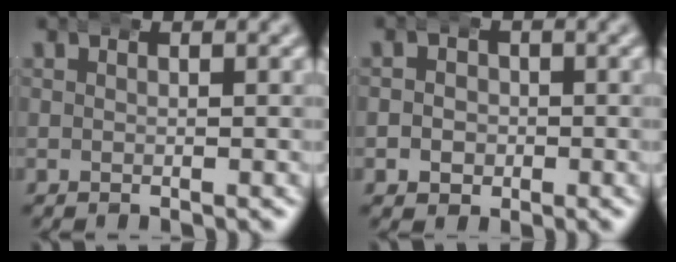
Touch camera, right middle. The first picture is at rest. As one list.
[{"total": 3.2, "force": [-0.6, 3.0, 0.7], "torque": [-0.017, -0.003, -0.016]}]